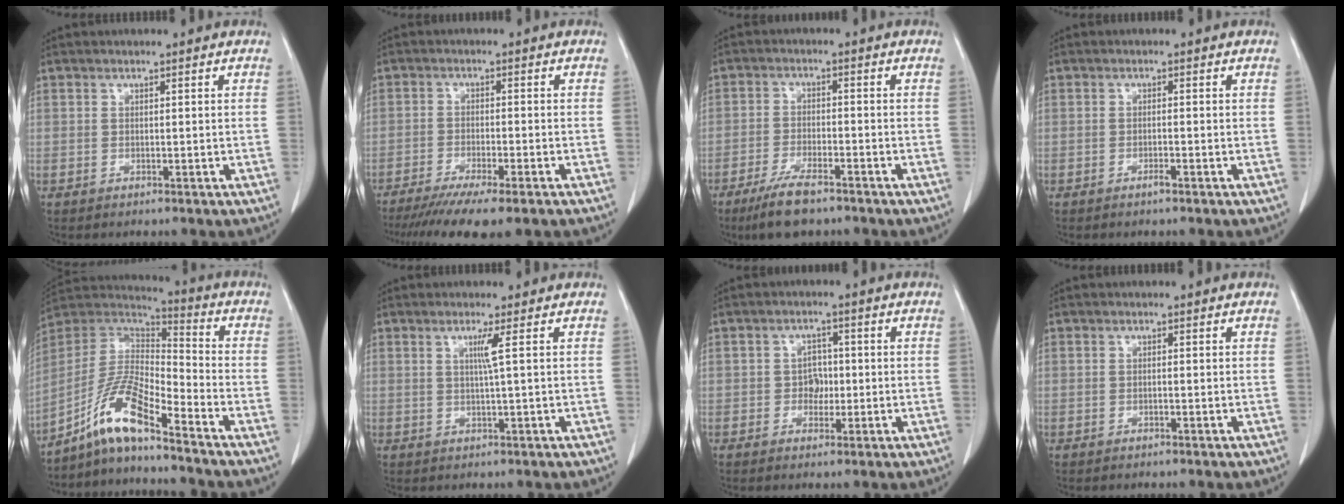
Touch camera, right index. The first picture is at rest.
{"total": 12.0, "force": [-9.4, 1.0, 7.5], "torque": [-0.107, -0.026, -0.144]}
{"total": 7.4, "force": [-5.5, 1.6, 4.7], "torque": [-0.091, -0.015, -0.094]}
{"total": 1.1, "force": [-0.8, 0.0, 0.8], "torque": [-0.018, -0.001, -0.015]}
{"total": 11.3, "force": [-8.1, 1.1, 7.9], "torque": [-0.172, 0.011, -0.154]}
{"total": 2.2, "force": [0.6, -0.9, 1.9], "torque": [-0.040, -0.003, 0.014]}
{"total": 2.8, "force": [-0.4, 2.2, 1.7], "torque": [-0.019, 0.007, -0.008]}
{"total": 0.0}